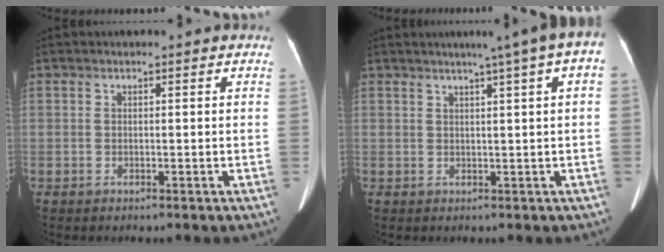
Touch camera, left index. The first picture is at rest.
{"total": 8.0, "force": [4.0, 0.1, 6.9], "torque": [-0.086, 0.027, 0.038]}